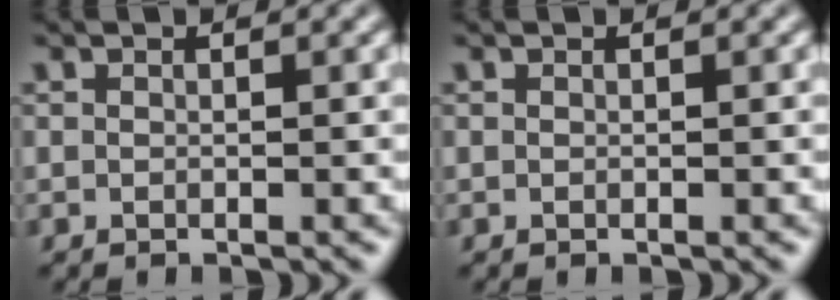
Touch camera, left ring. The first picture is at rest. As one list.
[{"total": 0.0}]